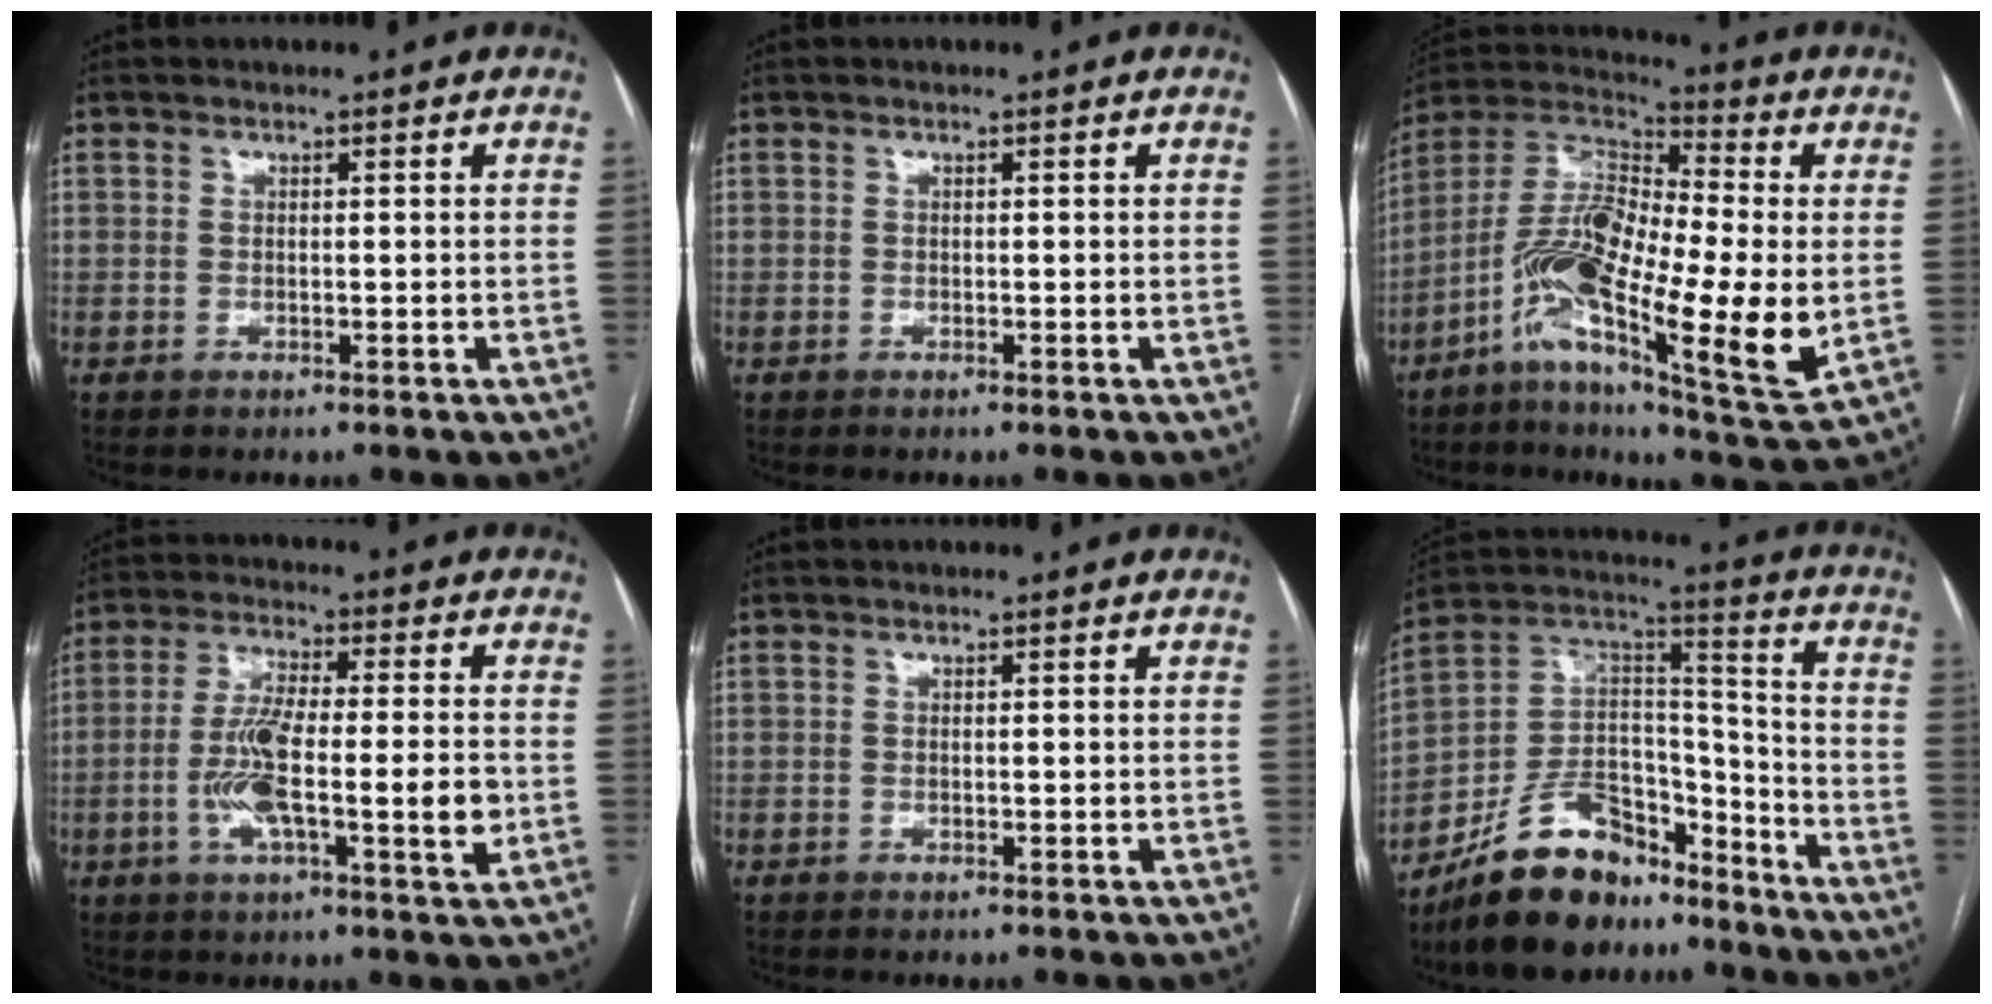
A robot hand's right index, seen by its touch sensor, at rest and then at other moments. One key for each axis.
{"total": 0.0}
{"total": 20.8, "fx": -3.7, "fy": 4.5, "fz": 20.0, "tx": -0.391, "ty": -0.003, "tz": -0.071}
{"total": 12.6, "fx": -2.4, "fy": 2.0, "fz": 12.2, "tx": -0.222, "ty": 0.002, "tz": -0.043}
{"total": 0.0}
{"total": 16.4, "fx": -12.7, "fy": 7.6, "fz": 7.1, "tx": -0.127, "ty": 0.048, "tz": -0.225}